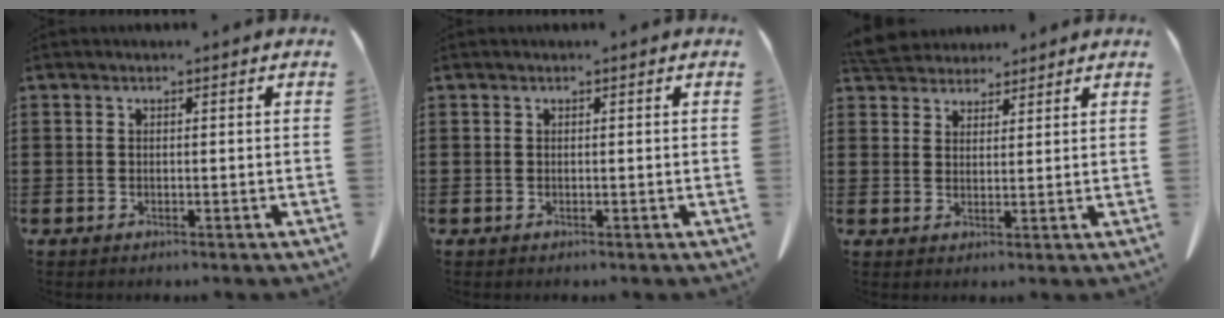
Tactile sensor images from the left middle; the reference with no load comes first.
{"total": 0.0}
{"total": 4.9, "force": [4.6, 1.4, 0.8], "torque": [-0.033, -0.010, 0.089]}